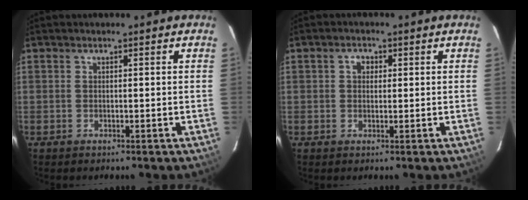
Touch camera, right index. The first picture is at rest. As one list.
[{"total": 2.1, "force": [0.5, 1.7, 1.0], "torque": [-0.014, 0.009, 0.008]}]